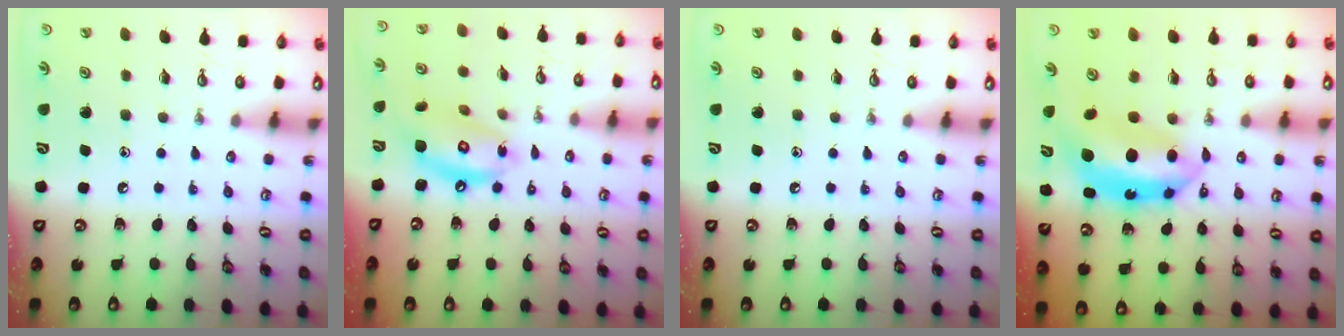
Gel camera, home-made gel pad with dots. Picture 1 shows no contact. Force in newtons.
{"total": 12.6, "press": 12.6, "slide": 1.1}
{"total": 0.0}
{"total": 10.1, "press": 10.1, "slide": 0.9}